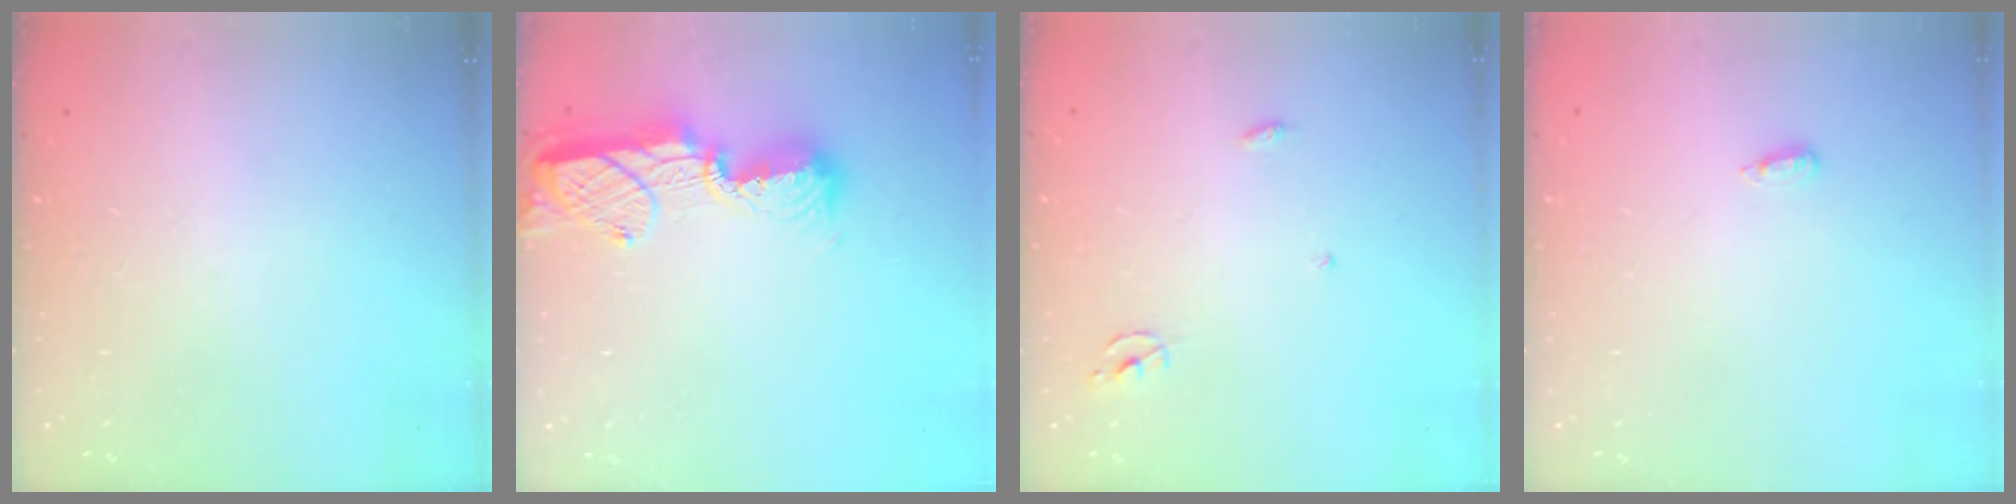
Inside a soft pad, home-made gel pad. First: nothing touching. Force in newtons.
{"total": 11.5, "press": 11.5, "slide": 0.7}
{"total": 2.3, "press": 2.3, "slide": 0.1}
{"total": 4.4, "press": 3.4, "slide": 2.9}